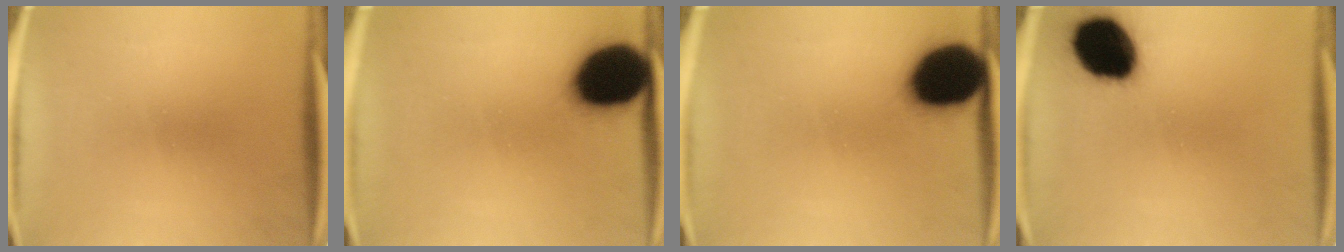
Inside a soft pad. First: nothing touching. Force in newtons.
{"total": 20.5}
{"total": 20.5}
{"total": 17.9}